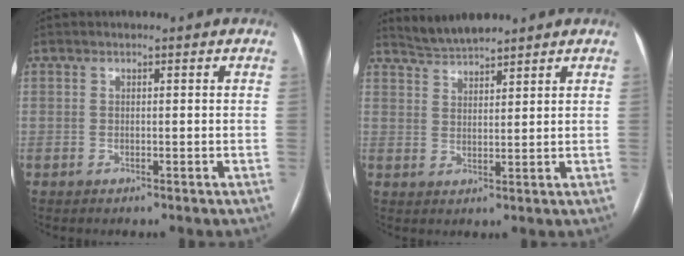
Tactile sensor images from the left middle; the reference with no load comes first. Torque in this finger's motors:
{"motor_torque": [-0.01, -0.01, 0.00, 0.00]}